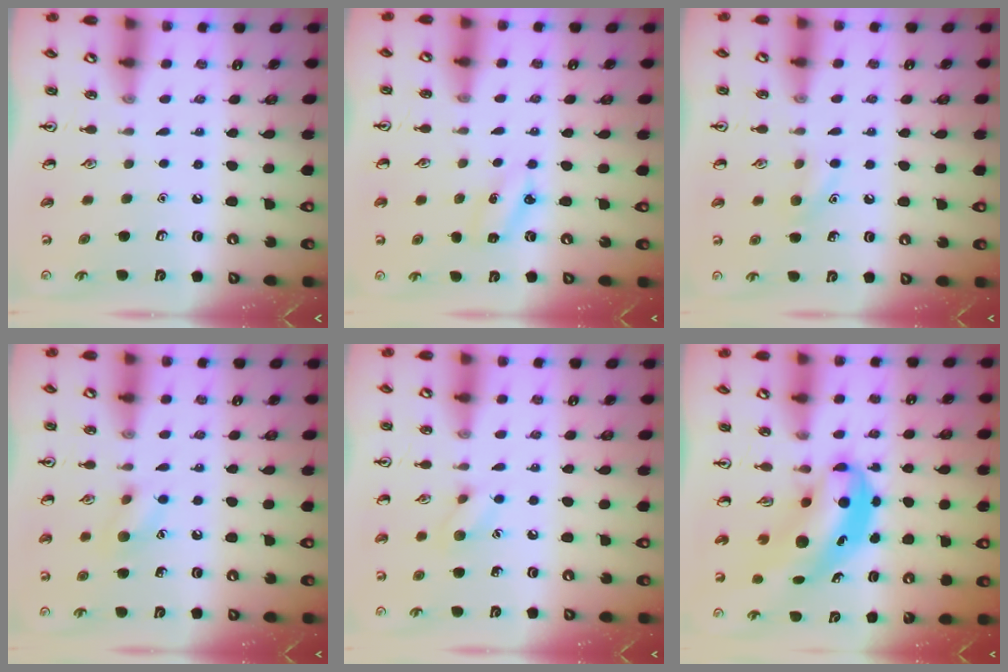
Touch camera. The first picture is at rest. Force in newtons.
{"total": 3.7, "press": 3.5, "slide": 1.1}
{"total": 6.2, "press": 5.9, "slide": 1.7}
{"total": 7.4, "press": 7.2, "slide": 1.5}
{"total": 6.1, "press": 6.0, "slide": 1.0}
{"total": 7.0, "press": 6.7, "slide": 2.1}